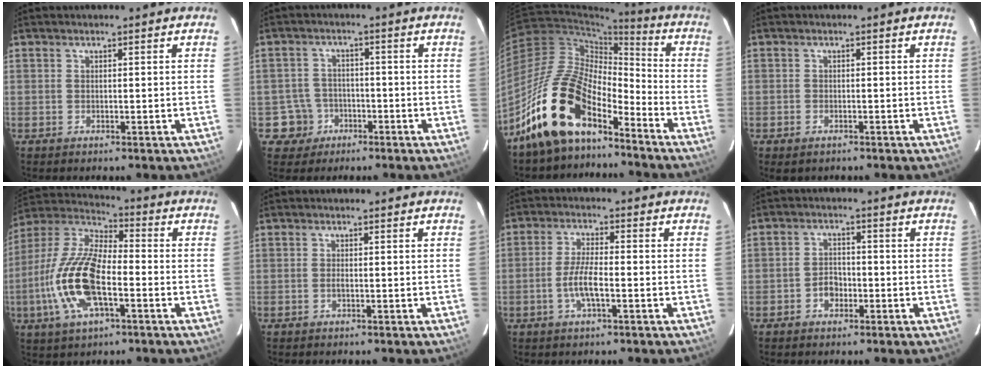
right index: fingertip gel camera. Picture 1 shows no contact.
{"total": 5.3, "force": [-2.4, 4.7, -0.1], "torque": [-0.011, 0.022, -0.039]}
{"total": 16.5, "force": [-11.7, 6.9, 9.3], "torque": [-0.181, 0.011, -0.229]}
{"total": 1.0, "force": [-0.8, 0.6, 0.2], "torque": [-0.006, 0.001, -0.015]}
{"total": 17.0, "force": [-4.7, 6.8, 14.8], "torque": [-0.316, -0.003, -0.095]}
{"total": 0.7, "force": [-0.2, 0.2, 0.6], "torque": [-0.013, -0.001, -0.005]}
{"total": 5.8, "force": [-1.9, 1.3, 5.3], "torque": [-0.108, -0.001, -0.038]}
{"total": 3.5, "force": [-1.5, 2.6, 1.8], "torque": [-0.035, 0.010, -0.023]}